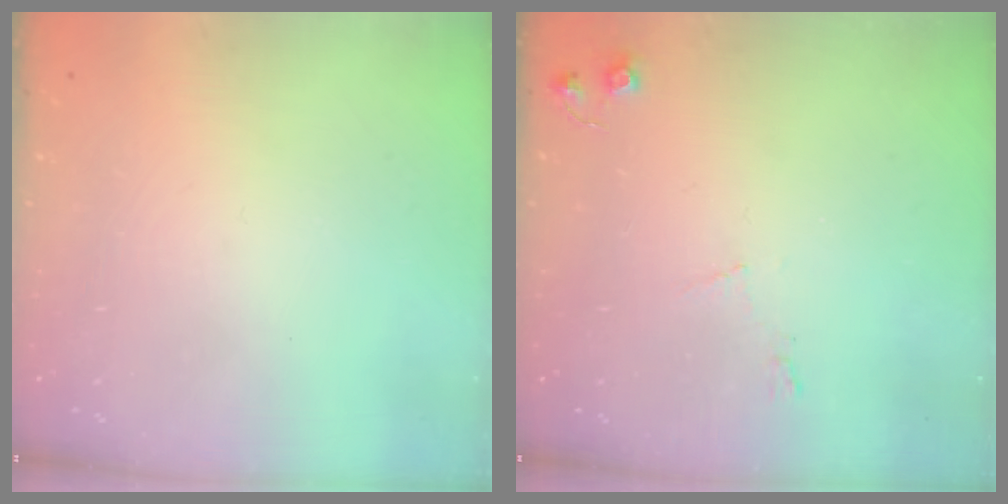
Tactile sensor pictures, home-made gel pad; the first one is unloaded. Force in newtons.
{"total": 6.2, "press": 6.2, "slide": 0.9}